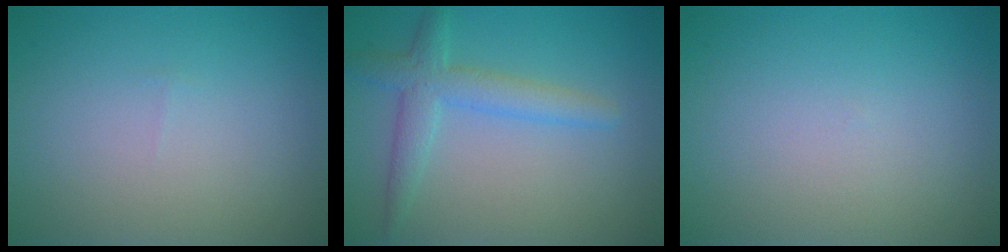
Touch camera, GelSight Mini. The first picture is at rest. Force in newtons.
{"total": 3.4, "press": 3.4, "slide": 0.1}
{"total": 0.0}